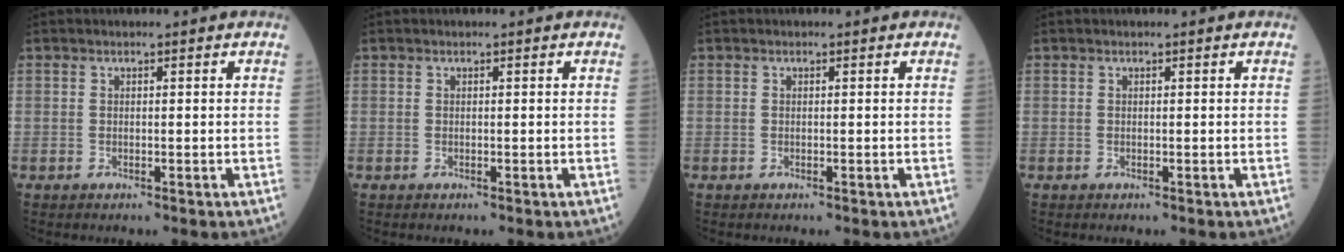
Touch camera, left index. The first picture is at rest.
{"total": 0.0}
{"total": 0.0}
{"total": 0.0}